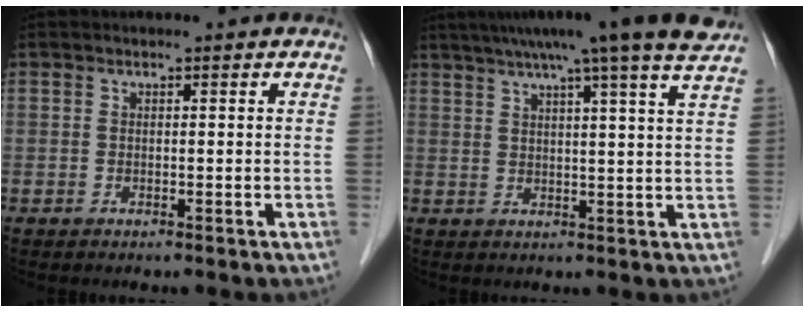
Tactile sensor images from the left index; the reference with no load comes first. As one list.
[{"total": 15.3, "force": [12.1, -1.3, 9.3], "torque": [-0.147, 0.019, 0.151]}]